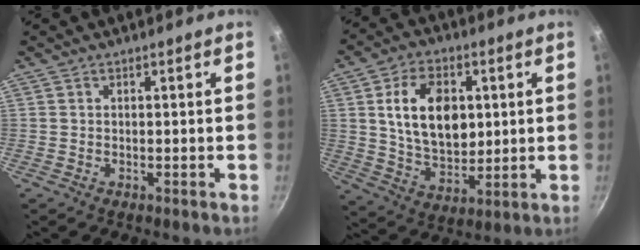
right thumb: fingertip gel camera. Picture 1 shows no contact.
{"total": 15.0, "force": [3.1, 10.0, 10.8], "torque": [-0.155, -0.012, 0.058]}